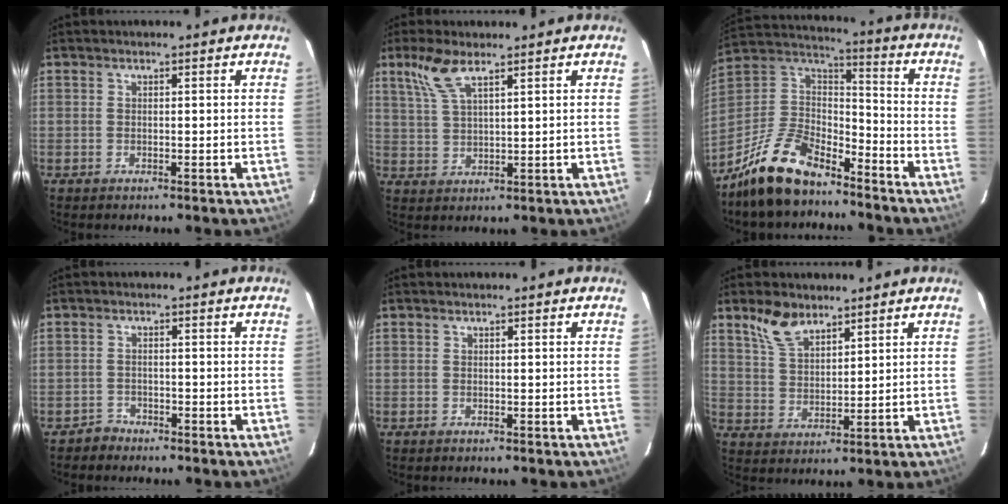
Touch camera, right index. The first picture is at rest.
{"total": 6.3, "force": [4.1, 1.7, 4.5], "torque": [-0.100, 0.008, 0.088]}
{"total": 17.9, "force": [-13.4, 7.4, 9.3], "torque": [-0.212, 0.007, -0.244]}
{"total": 2.0, "force": [-1.6, 1.1, -0.4], "torque": [0.006, 0.010, -0.030]}
{"total": 0.0}
{"total": 7.3, "force": [5.4, 3.4, 3.7], "torque": [-0.068, 0.012, 0.109]}